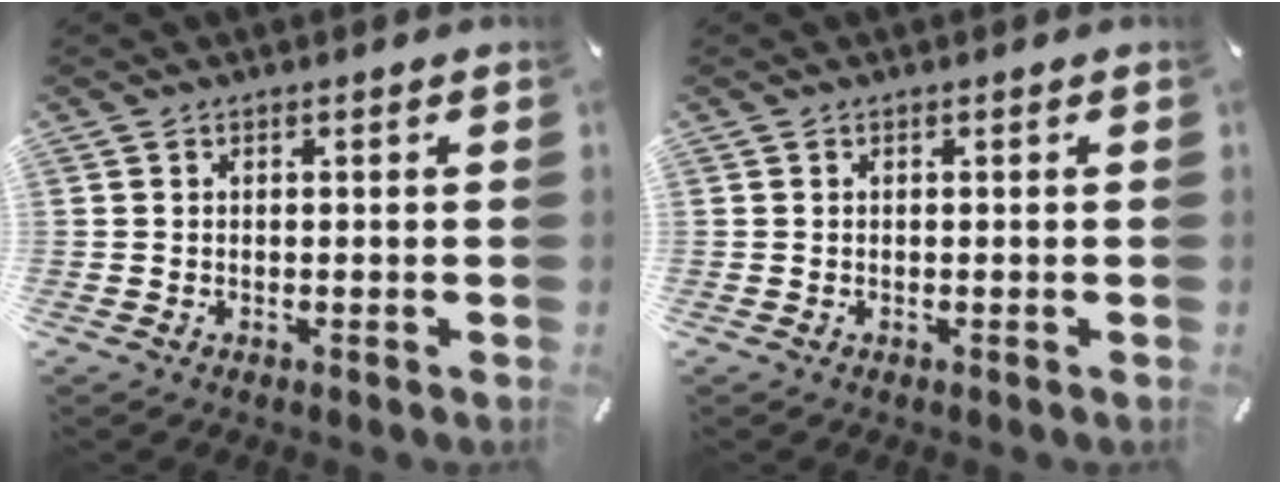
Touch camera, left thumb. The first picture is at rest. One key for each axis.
{"total": 0.0}